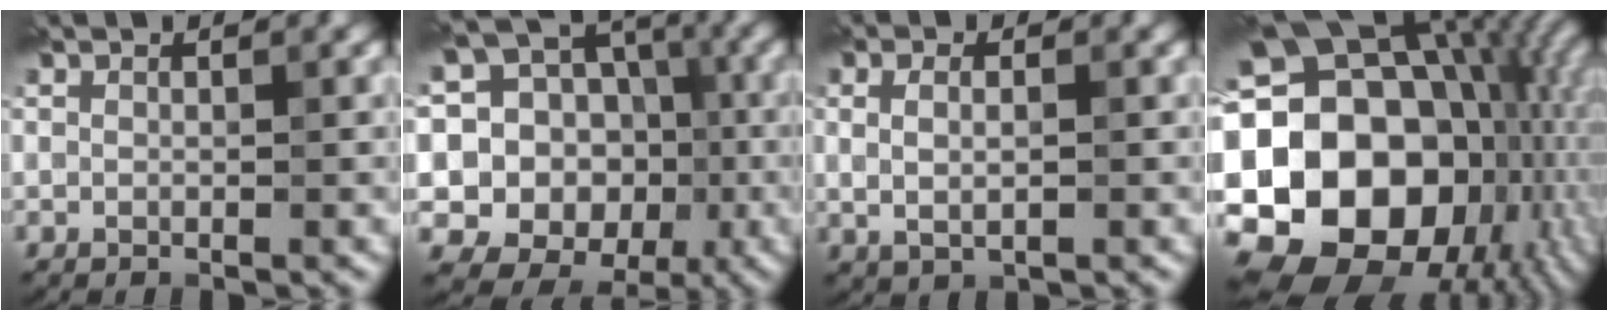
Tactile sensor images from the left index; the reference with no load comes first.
{"total": 16.3, "force": [-0.2, 15.1, 6.2], "torque": [-0.144, 0.027, 0.002]}
{"total": 2.4, "force": [0.3, 1.1, 2.1], "torque": [-0.049, 0.001, 0.013]}
{"total": 23.2, "force": [-1.1, 18.9, 13.4], "torque": [-0.238, -0.008, -0.052]}